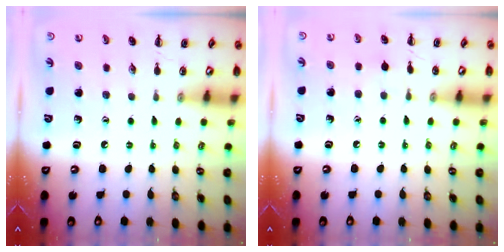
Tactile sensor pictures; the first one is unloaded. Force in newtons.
{"total": 4.6, "press": 4.3, "slide": 1.4}